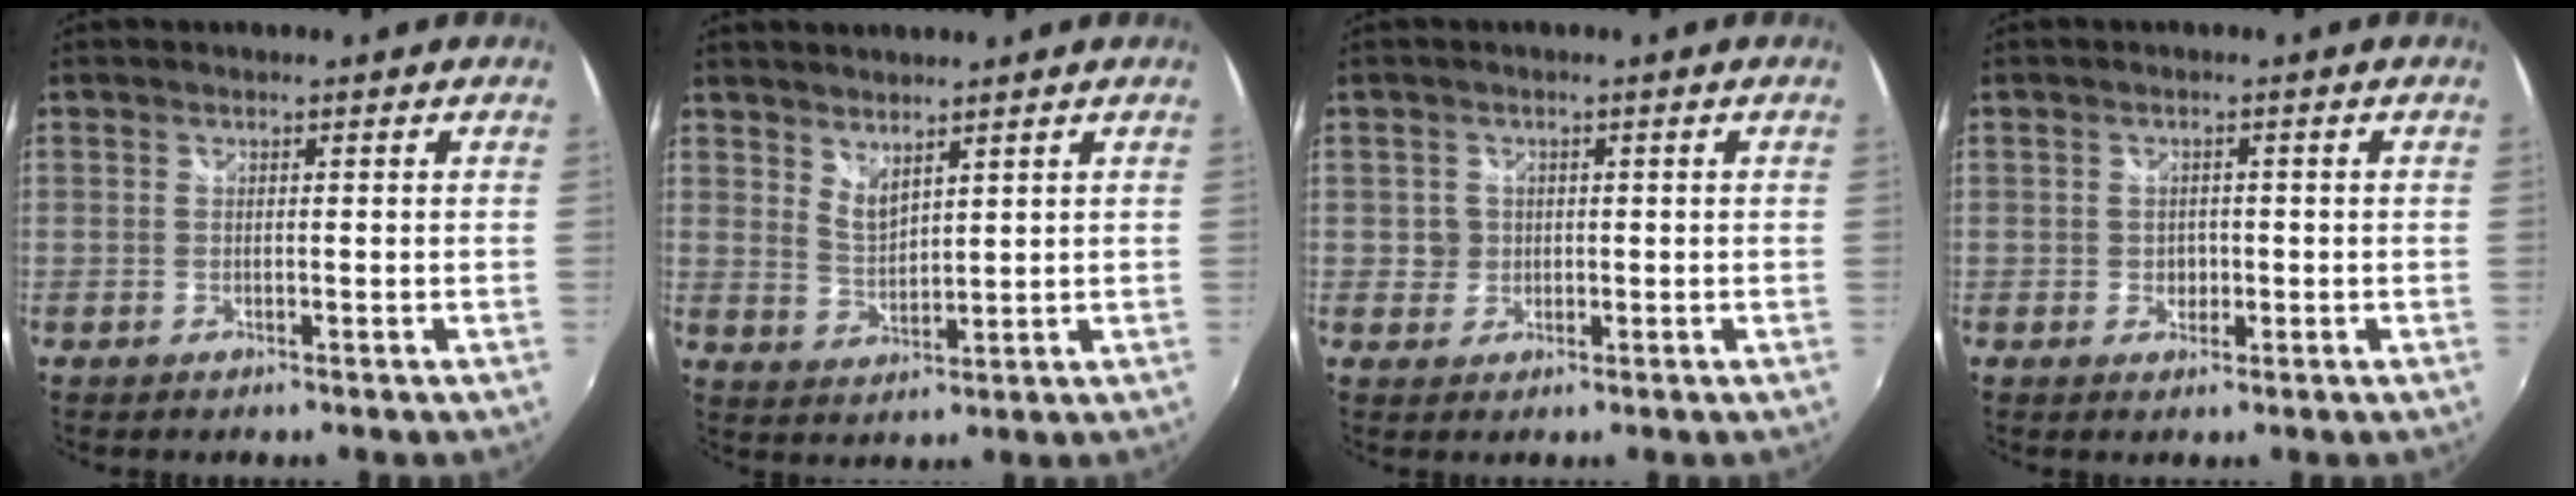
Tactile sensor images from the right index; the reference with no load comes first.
{"total": 4.1, "force": [3.5, 1.0, 1.9], "torque": [-0.031, -0.007, 0.063]}
{"total": 2.3, "force": [0.1, 2.3, 0.1], "torque": [0.001, 0.004, 0.000]}
{"total": 2.1, "force": [-0.4, 1.9, 0.8], "torque": [-0.011, 0.001, -0.006]}